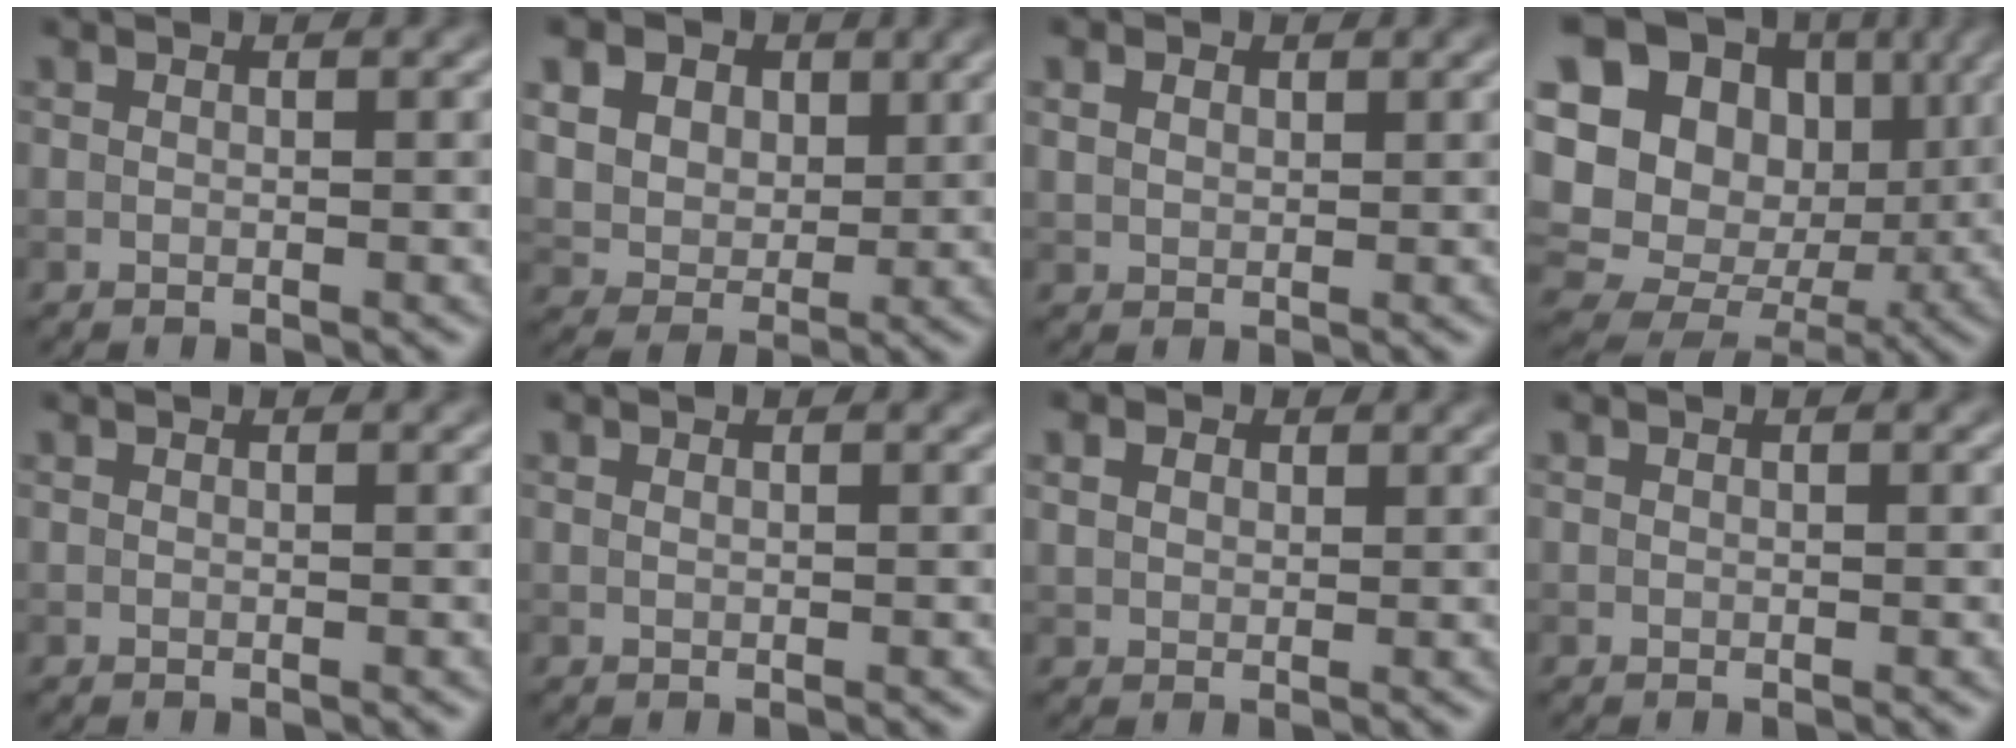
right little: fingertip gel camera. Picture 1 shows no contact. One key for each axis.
{"total": 11.3, "fx": 5.7, "fy": 8.2, "fz": 5.4, "tx": -0.122, "ty": 0.030, "tz": 0.096}
{"total": 1.6, "fx": 0.9, "fy": 1.2, "fz": 0.7, "tx": -0.017, "ty": 0.002, "tz": 0.014}
{"total": 18.3, "fx": 3.7, "fy": 16.2, "fz": 7.6, "tx": -0.197, "ty": 0.028, "tz": 0.070}
{"total": 0.0}
{"total": 0.0}
{"total": 2.4, "fx": 1.3, "fy": 1.7, "fz": 1.0, "tx": -0.026, "ty": 0.006, "tz": 0.014}
{"total": 0.0}